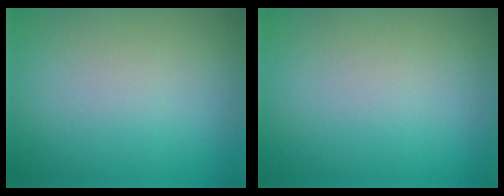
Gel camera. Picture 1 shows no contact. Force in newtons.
{"total": 0.0}